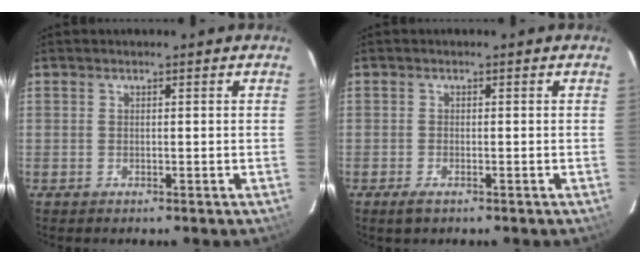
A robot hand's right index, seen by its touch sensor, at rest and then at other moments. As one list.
[{"total": 2.1, "force": [-1.4, 0.8, 1.2], "torque": [-0.026, -0.006, -0.026]}]